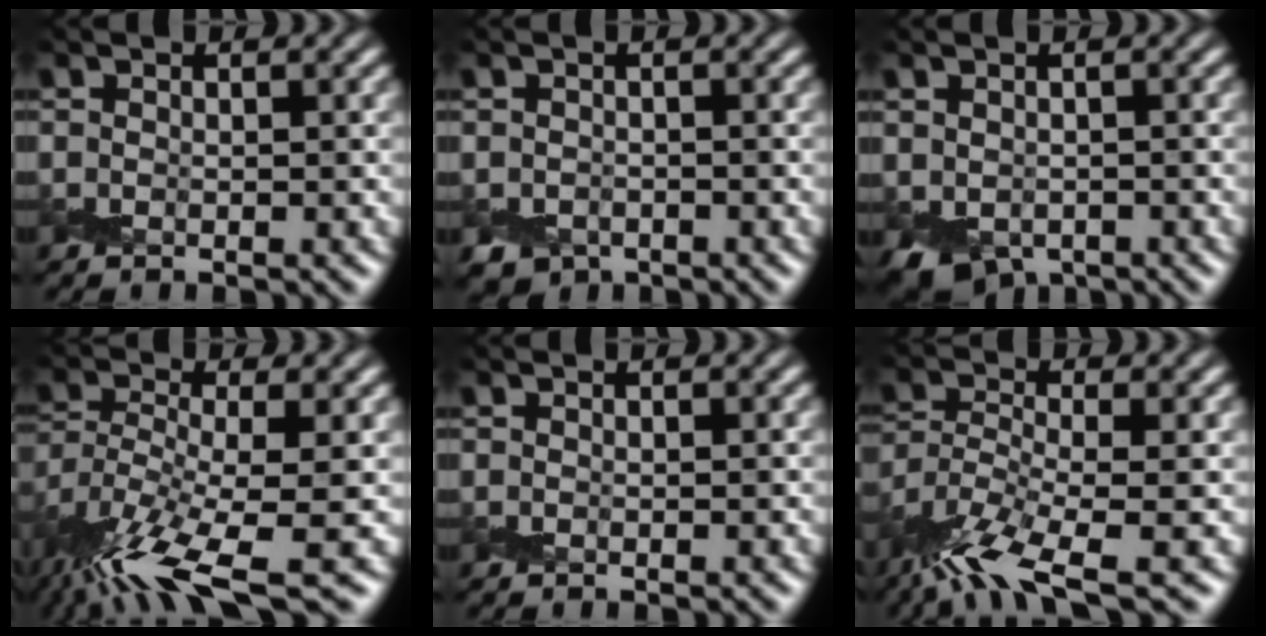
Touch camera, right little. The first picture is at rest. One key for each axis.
{"total": 1.4, "fx": -0.9, "fy": 1.1, "fz": 0.1, "tx": 0.007, "ty": -0.003, "tz": -0.018}
{"total": 3.3, "fx": -0.7, "fy": 2.6, "fz": 1.9, "tx": -0.036, "ty": -0.011, "tz": -0.012}
{"total": 10.9, "fx": -7.0, "fy": 2.2, "fz": 8.0, "tx": -0.151, "ty": -0.011, "tz": -0.136}
{"total": 0.0}
{"total": 8.3, "fx": -6.5, "fy": 1.4, "fz": 4.9, "tx": -0.094, "ty": -0.009, "tz": -0.132}